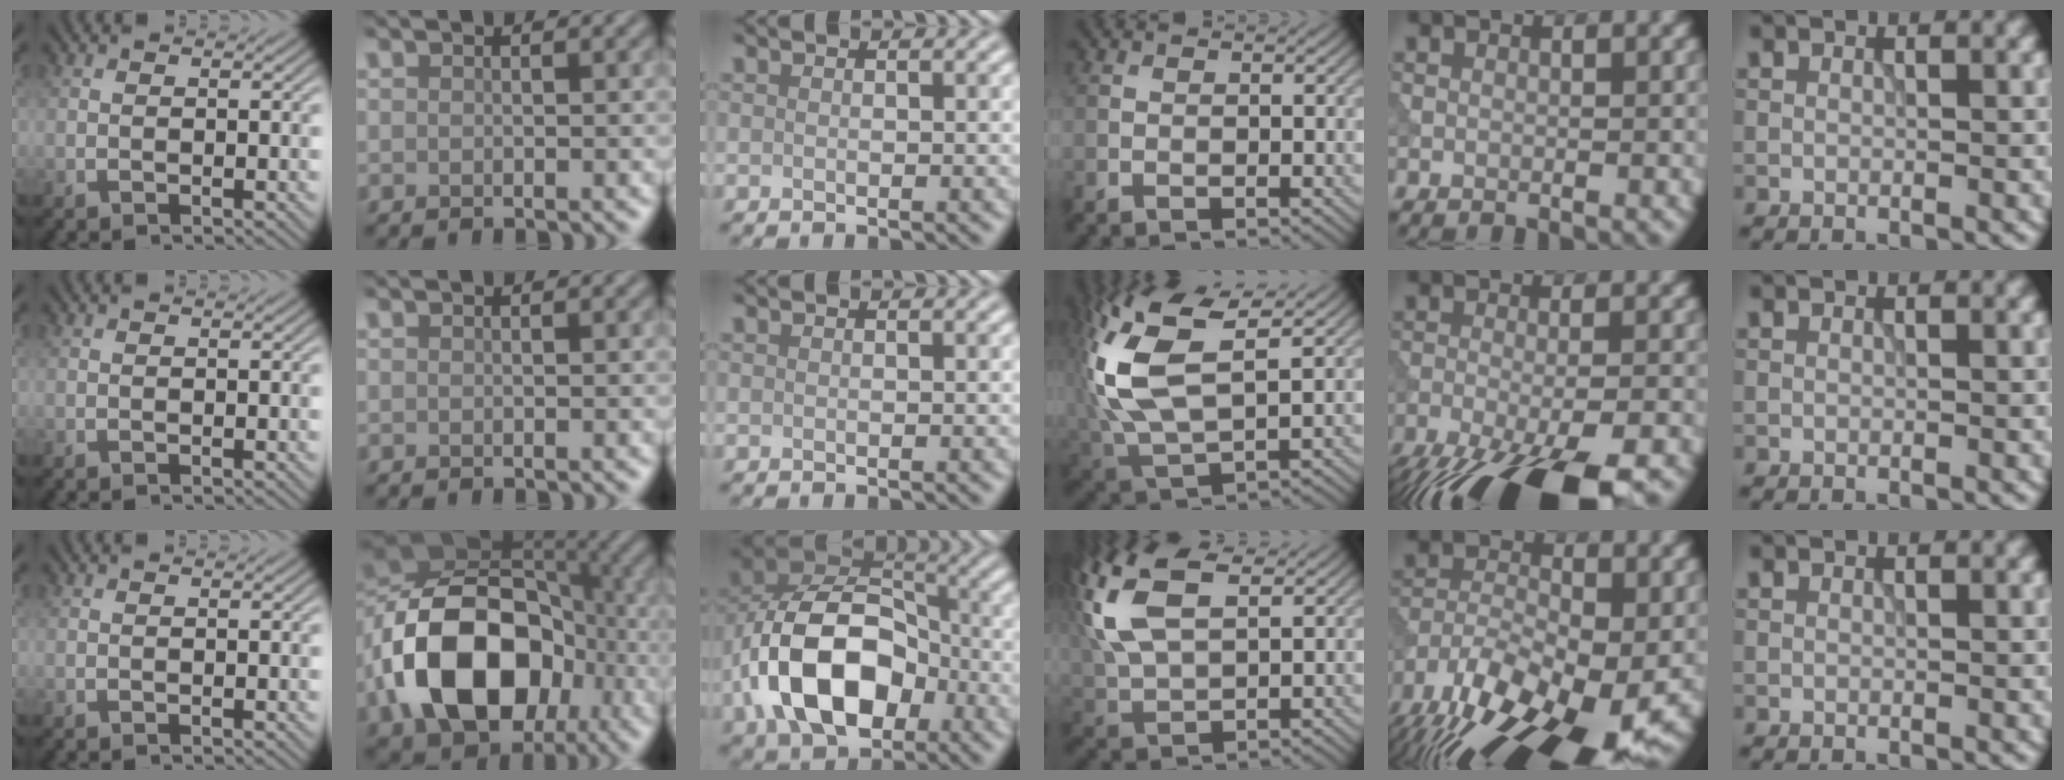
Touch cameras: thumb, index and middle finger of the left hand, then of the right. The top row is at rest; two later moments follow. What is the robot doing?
{"motion": "insert", "object": "power adapter"}